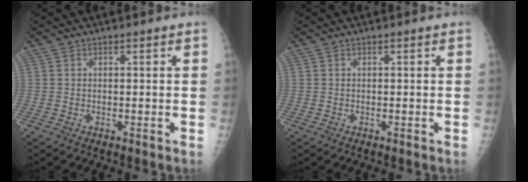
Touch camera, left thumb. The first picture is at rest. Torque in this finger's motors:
{"motor_torque": [0.00, 0.00, 0.00, 0.00, 0.00]}